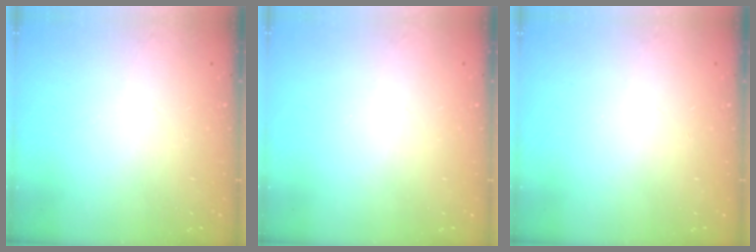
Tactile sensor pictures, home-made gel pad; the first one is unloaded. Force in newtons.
{"total": 0.0}
{"total": 0.0}